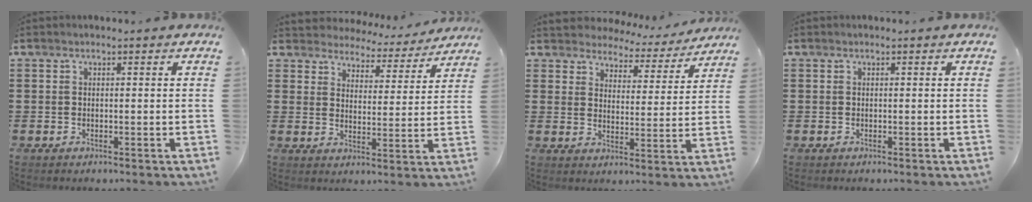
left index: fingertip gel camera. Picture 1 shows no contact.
{"total": 4.1, "force": [4.1, 0.3, -0.3], "torque": [-0.020, -0.033, 0.068]}
{"total": 3.9, "force": [3.9, 0.5, -0.3], "torque": [-0.020, -0.029, 0.063]}
{"total": 0.0}